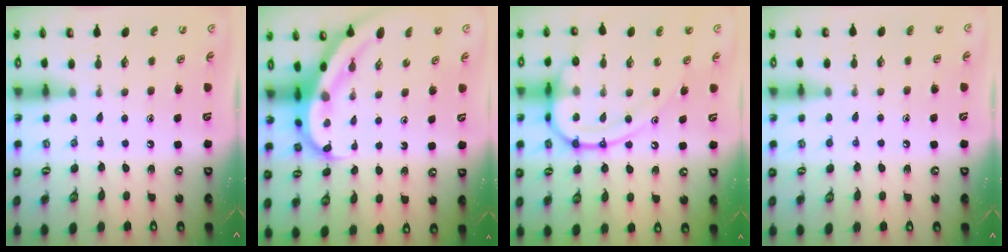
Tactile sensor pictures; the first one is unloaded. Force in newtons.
{"total": 7.0, "press": 6.8, "slide": 1.7}
{"total": 15.9, "press": 15.9, "slide": 1.1}
{"total": 4.2, "press": 4.0, "slide": 1.0}